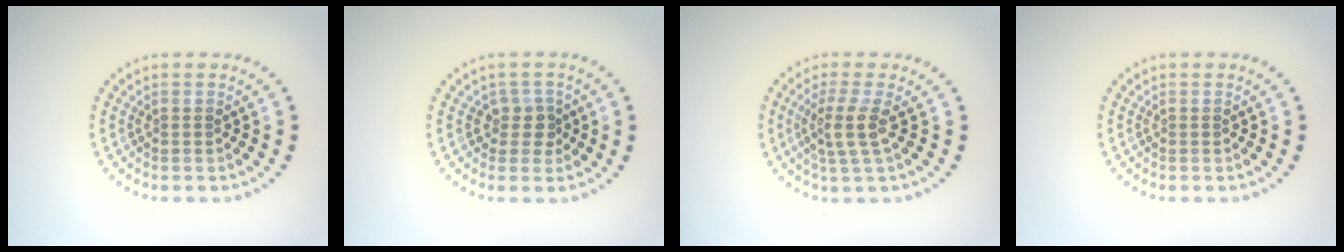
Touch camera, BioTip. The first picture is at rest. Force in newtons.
{"total": 2.0, "press": 1.6, "slide": 1.2}
{"total": 2.7, "press": 2.1, "slide": 1.7}
{"total": 0.0}